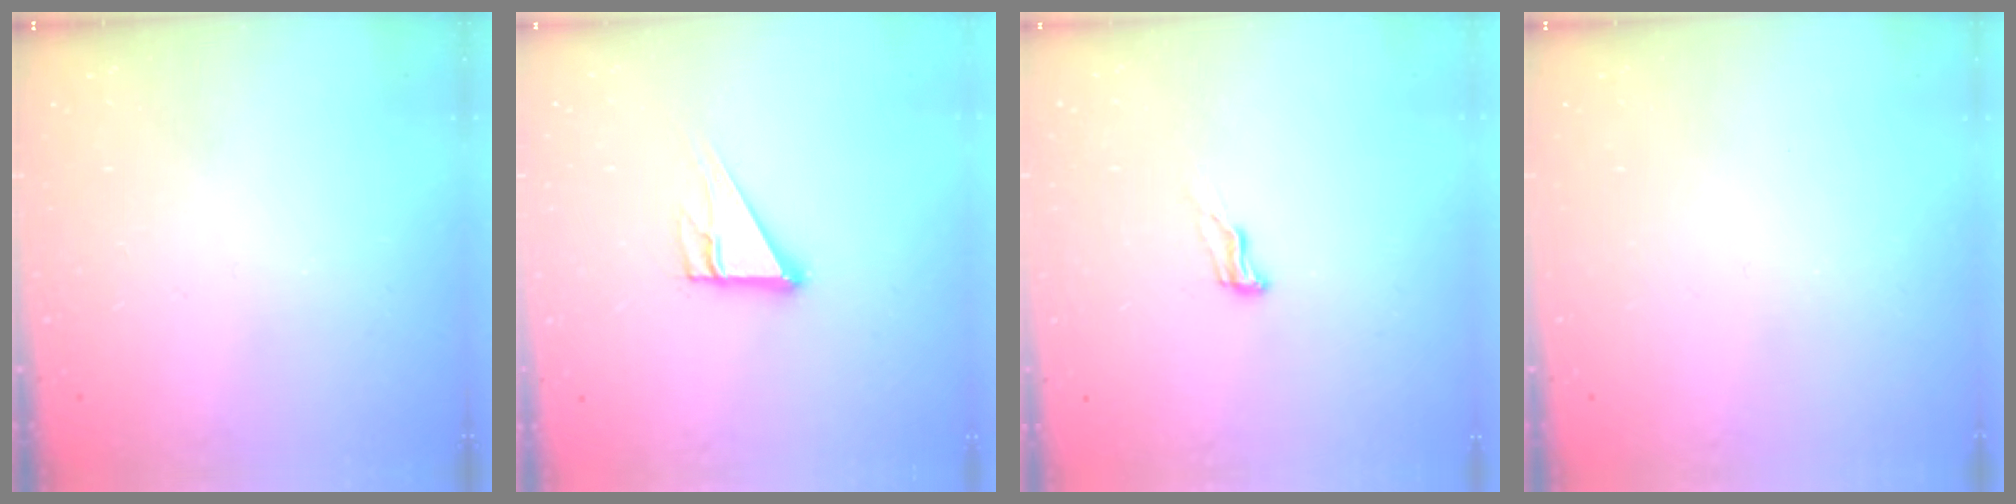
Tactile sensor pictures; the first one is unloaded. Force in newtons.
{"total": 6.6, "press": 6.6, "slide": 0.6}
{"total": 5.5, "press": 5.4, "slide": 0.5}
{"total": 0.0}